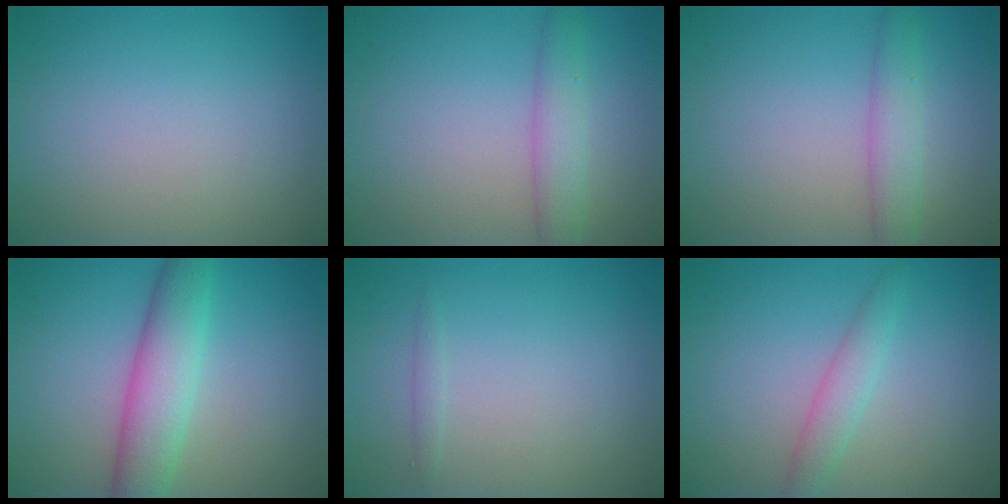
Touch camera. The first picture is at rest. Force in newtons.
{"total": 2.9, "press": 2.9, "slide": 0.1}
{"total": 2.9, "press": 2.9, "slide": 0.1}
{"total": 5.4, "press": 5.4, "slide": 0.1}
{"total": 0.5, "press": 0.5, "slide": 0.0}
{"total": 2.1, "press": 2.1, "slide": 0.1}